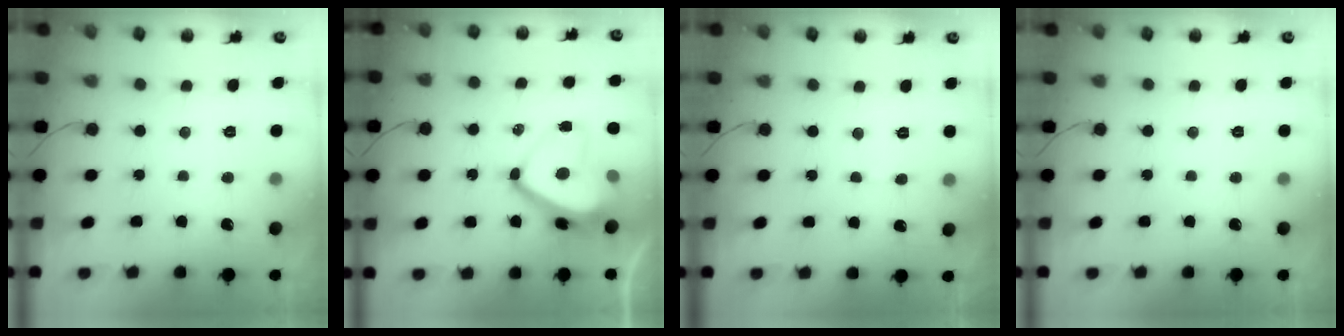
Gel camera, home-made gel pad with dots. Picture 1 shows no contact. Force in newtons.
{"total": 13.5, "press": 13.3, "slide": 2.3}
{"total": 3.2, "press": 3.1, "slide": 0.3}
{"total": 0.0}